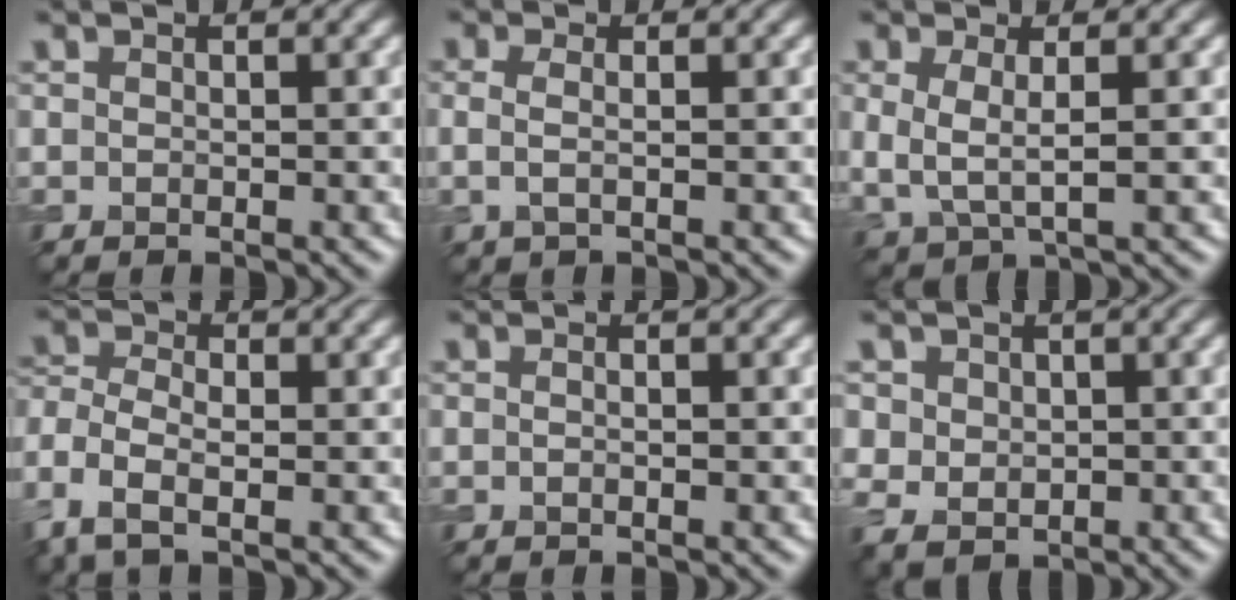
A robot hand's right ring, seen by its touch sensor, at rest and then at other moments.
{"total": 1.6, "force": [0.0, 0.5, 1.6], "torque": [-0.036, -0.001, -0.002]}
{"total": 2.7, "force": [0.4, 1.0, 2.4], "torque": [-0.057, -0.008, 0.013]}
{"total": 4.5, "force": [-2.0, 2.6, 3.2], "torque": [-0.086, 0.000, -0.053]}
{"total": 1.2, "force": [0.4, 0.5, 1.0], "torque": [-0.001, -0.003, -0.006]}
{"total": 4.0, "force": [1.2, 3.5, 1.4], "torque": [-0.037, 0.010, 0.021]}